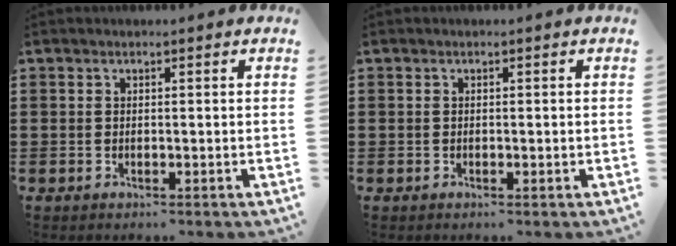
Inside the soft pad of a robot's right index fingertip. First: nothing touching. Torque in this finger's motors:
{"motor_torque": [0.10, 0.06, 0.00, 0.00]}